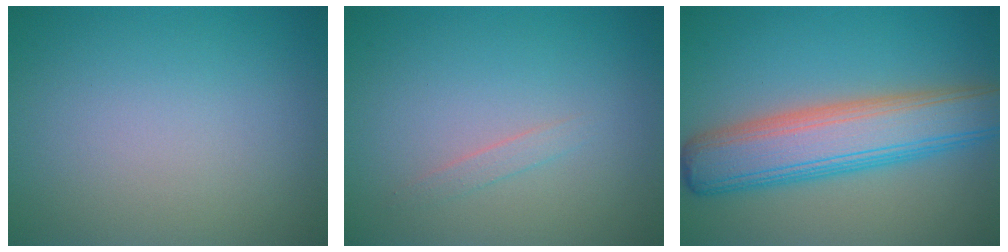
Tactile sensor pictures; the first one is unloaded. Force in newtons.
{"total": 0.9, "press": 0.9, "slide": 0.1}
{"total": 8.2, "press": 8.2, "slide": 0.3}